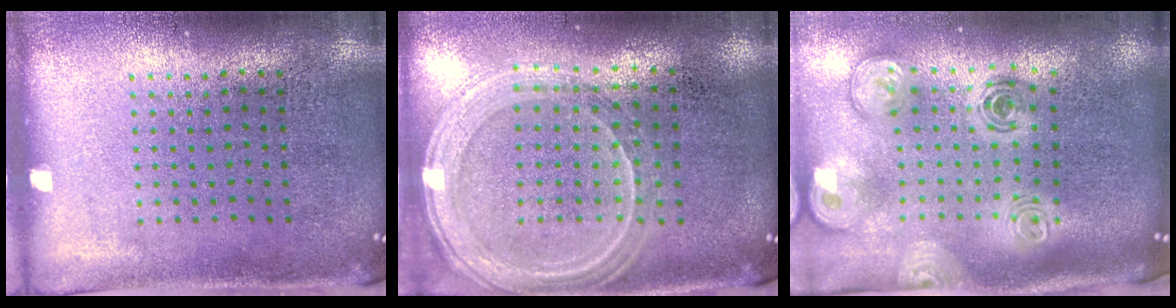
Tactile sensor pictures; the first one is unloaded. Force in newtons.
{"total": 1.3, "press": 1.3, "slide": 0.1}
{"total": 3.0, "press": 2.1, "slide": 2.2}